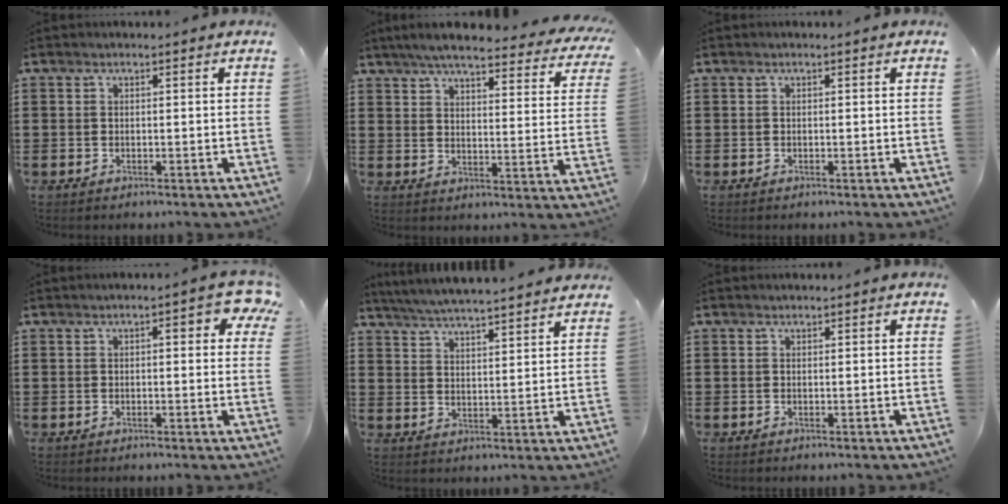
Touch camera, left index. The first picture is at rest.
{"total": 6.0, "force": [5.2, 0.0, 2.8], "torque": [-0.076, -0.027, 0.089]}
{"total": 0.0}
{"total": 4.1, "force": [1.4, 1.1, 3.7], "torque": [-0.050, -0.002, 0.016]}
{"total": 5.2, "force": [5.1, -0.5, 1.1], "torque": [-0.043, -0.026, 0.088]}
{"total": 0.0}